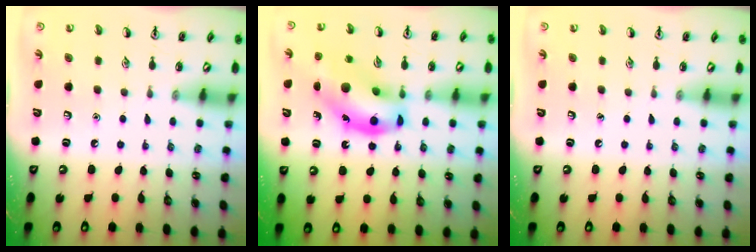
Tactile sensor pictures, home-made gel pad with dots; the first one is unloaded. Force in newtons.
{"total": 17.3, "press": 17.0, "slide": 3.2}
{"total": 0.0}